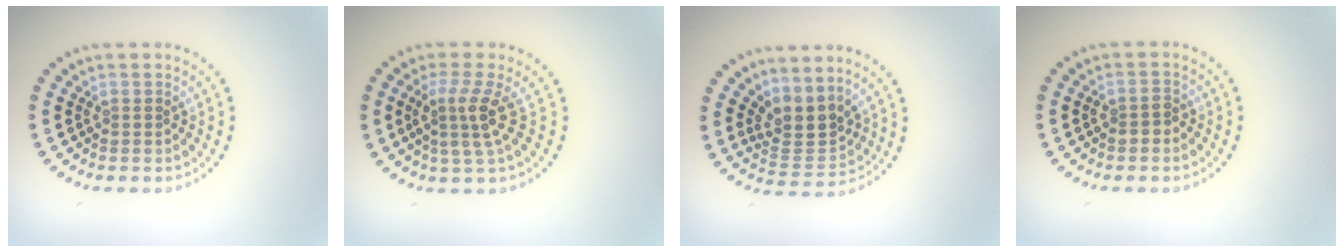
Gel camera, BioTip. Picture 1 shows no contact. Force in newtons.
{"total": 3.1, "press": 2.2, "slide": 2.1}
{"total": 3.2, "press": 2.4, "slide": 2.1}
{"total": 1.4, "press": 1.3, "slide": 0.5}